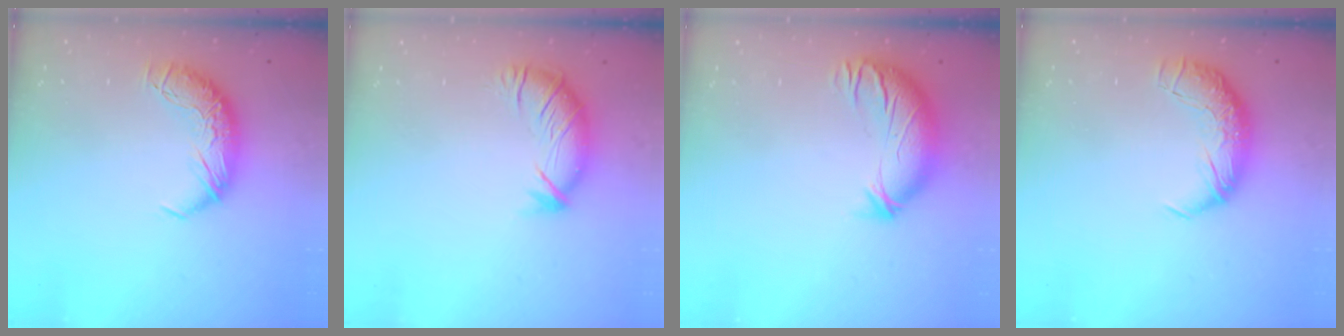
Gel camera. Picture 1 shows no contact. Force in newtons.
{"total": 2.9, "press": 1.9, "slide": 2.2}
{"total": 3.5, "press": 2.6, "slide": 2.3}
{"total": 2.3, "press": 0.9, "slide": 2.2}